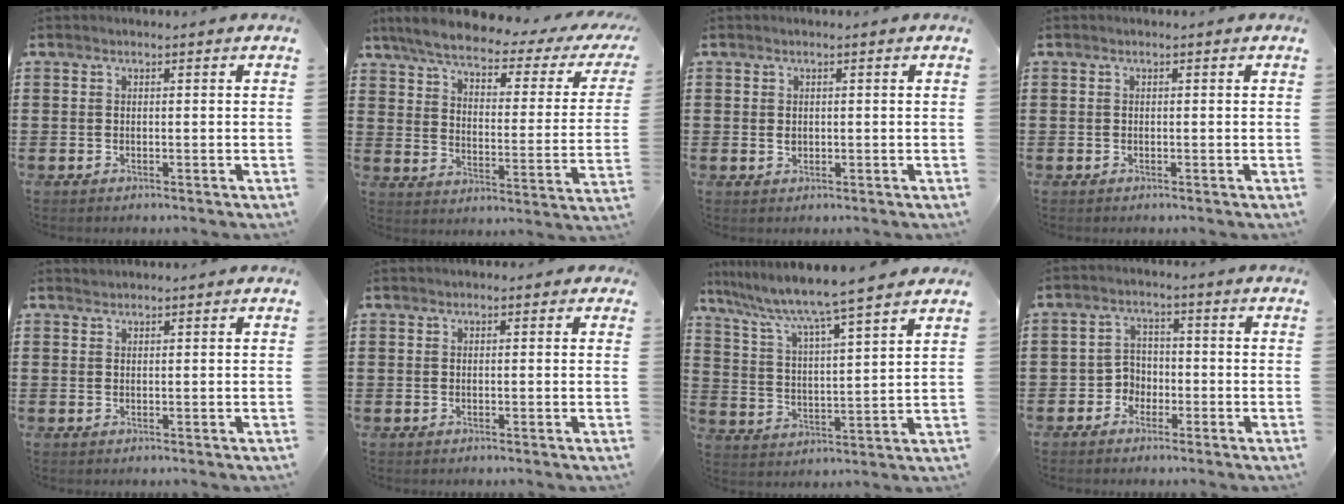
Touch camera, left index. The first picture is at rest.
{"total": 5.6, "force": [4.1, 1.0, 3.6], "torque": [-0.090, -0.022, 0.066]}
{"total": 0.9, "force": [0.1, 0.8, 0.5], "torque": [-0.013, 0.006, 0.001]}
{"total": 0.0}
{"total": 0.7, "force": [0.7, 0.1, 0.1], "torque": [-0.002, -0.001, 0.015]}
{"total": 0.7, "force": [0.2, 0.5, 0.4], "torque": [-0.009, 0.006, 0.003]}
{"total": 6.9, "force": [6.2, -0.8, 2.9], "torque": [-0.083, -0.046, 0.098]}
{"total": 3.3, "force": [-2.0, 2.6, 0.6], "torque": [-0.024, 0.008, -0.045]}